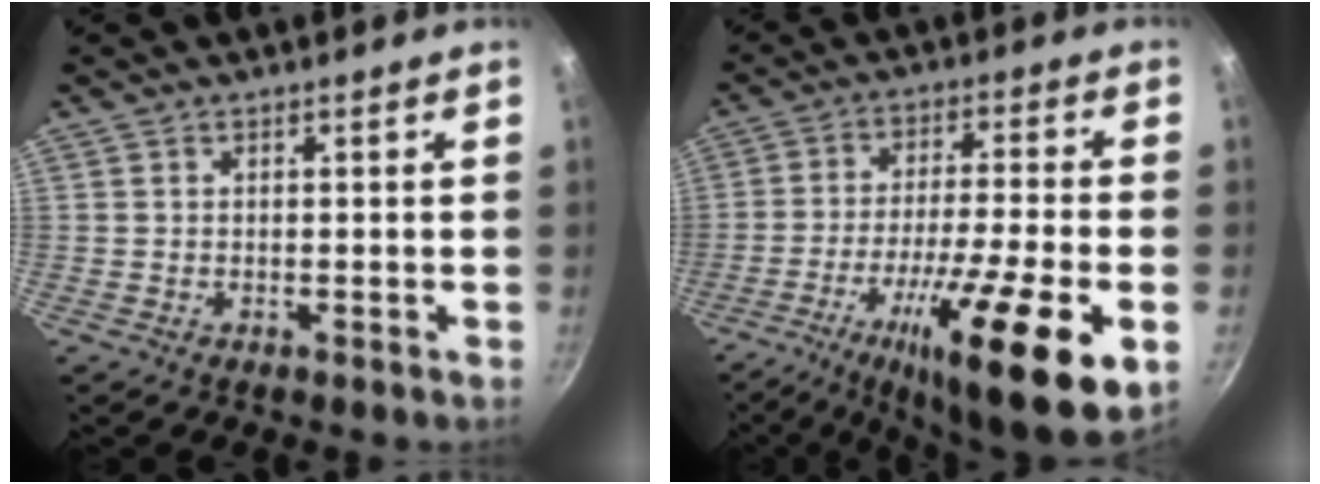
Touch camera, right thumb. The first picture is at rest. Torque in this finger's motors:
{"motor_torque": [0.39, 0.77, 1.40, -1.37, 0.19]}